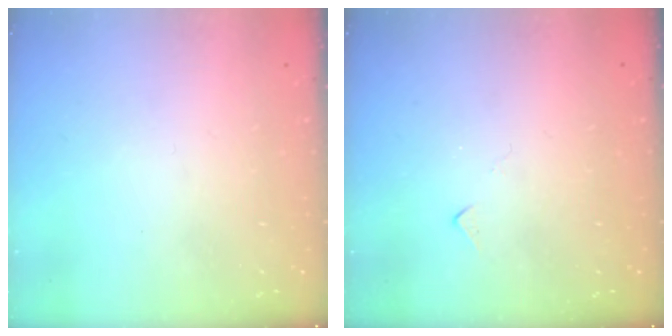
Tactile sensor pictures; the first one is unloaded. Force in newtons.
{"total": 5.4, "press": 5.4, "slide": 0.7}